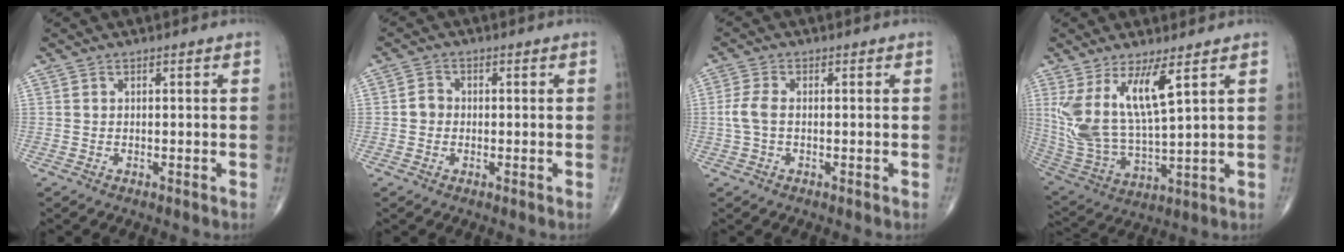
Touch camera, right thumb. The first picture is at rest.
{"total": 2.3, "force": [-0.3, 2.0, 1.0], "torque": [-0.007, 0.007, -0.011]}
{"total": 3.6, "force": [-0.2, 1.9, 3.1], "torque": [-0.081, 0.007, -0.008]}
{"total": 14.8, "force": [6.1, 4.5, 12.7], "torque": [-0.267, -0.040, 0.136]}